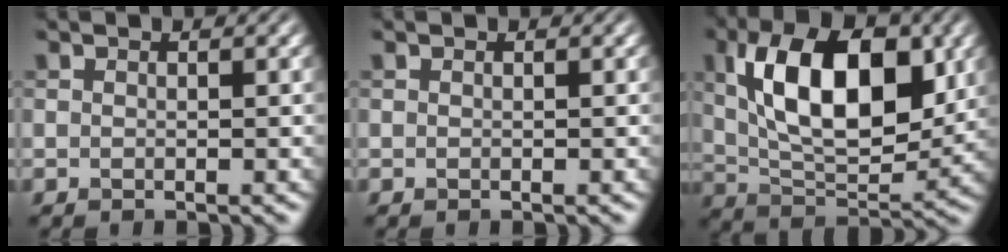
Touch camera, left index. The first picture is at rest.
{"total": 0.0}
{"total": 11.4, "force": [2.8, 5.8, 9.4], "torque": [-0.147, 0.007, 0.046]}